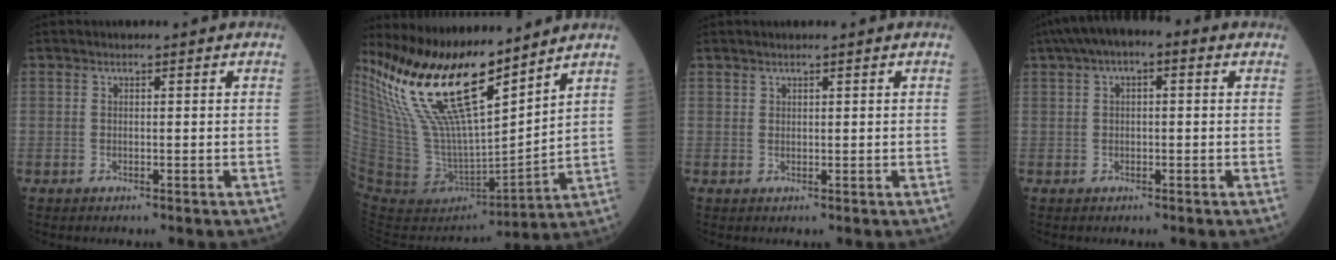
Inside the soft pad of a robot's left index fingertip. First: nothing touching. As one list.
[{"total": 19.0, "force": [14.6, 3.7, 11.6], "torque": [-0.228, -0.011, 0.288]}, {"total": 0.5, "force": [0.5, 0.1, 0.1], "torque": [-0.003, 0.002, 0.011]}, {"total": 6.9, "force": [3.1, 2.6, 5.5], "torque": [-0.099, 0.039, 0.043]}]